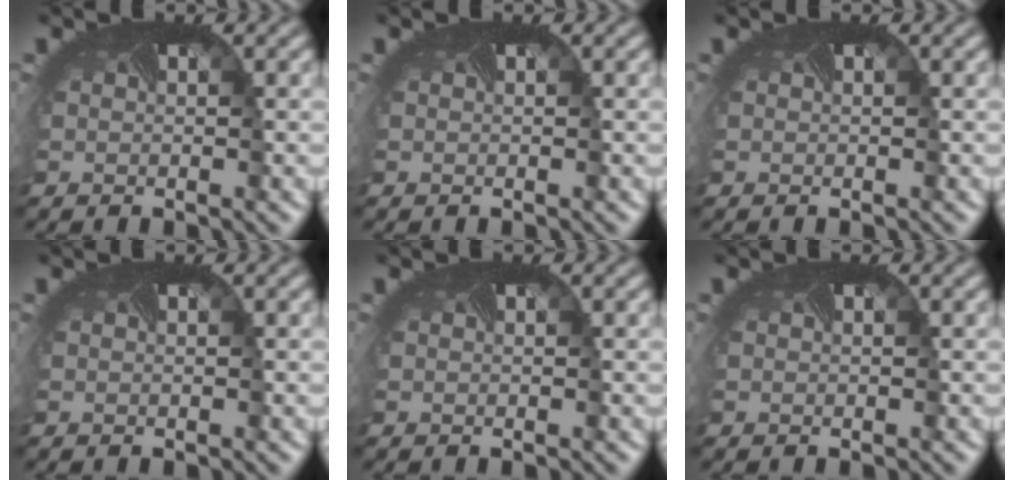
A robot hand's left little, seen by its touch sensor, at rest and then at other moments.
{"total": 0.0}
{"total": 0.0}
{"total": 0.0}
{"total": 0.0}
{"total": 0.0}